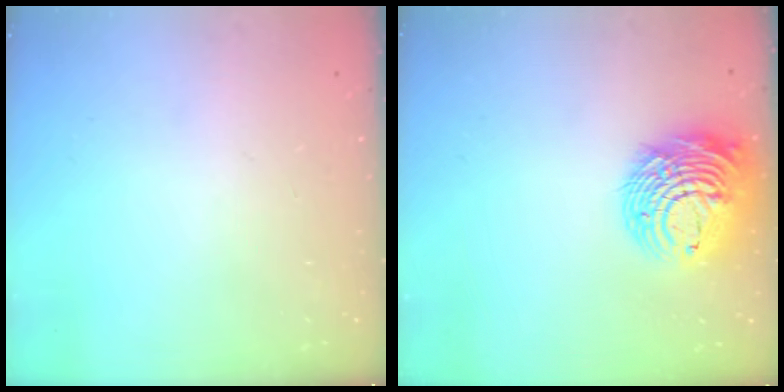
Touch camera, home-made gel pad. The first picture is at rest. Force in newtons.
{"total": 15.0, "press": 14.9, "slide": 1.5}